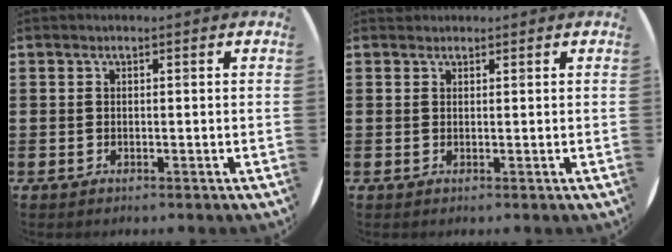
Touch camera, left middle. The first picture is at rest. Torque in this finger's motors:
{"motor_torque": [-0.14, -0.37, 0.09, 0.01]}